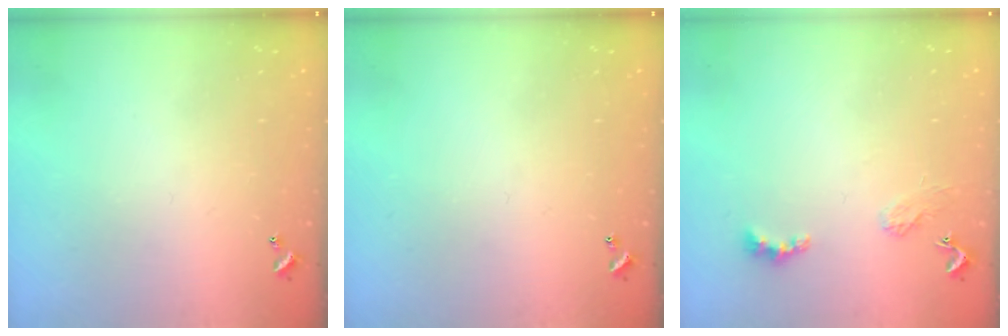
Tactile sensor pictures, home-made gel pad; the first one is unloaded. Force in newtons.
{"total": 0.0}
{"total": 2.4, "press": 2.3, "slide": 0.5}